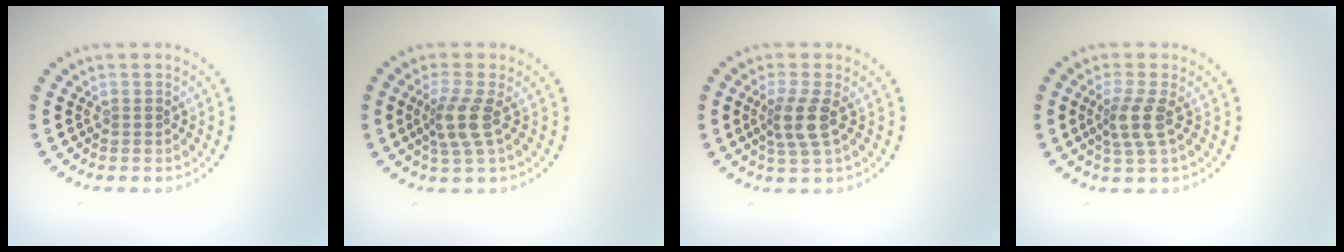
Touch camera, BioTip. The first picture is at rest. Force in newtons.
{"total": 2.9, "press": 2.3, "slide": 1.8}
{"total": 2.8, "press": 2.3, "slide": 1.6}
{"total": 2.7, "press": 2.2, "slide": 1.6}